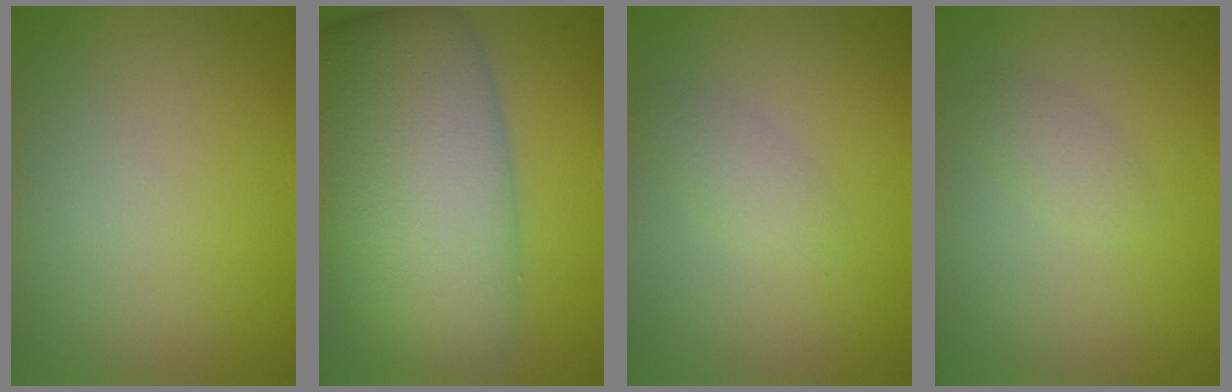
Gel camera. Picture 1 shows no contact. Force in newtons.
{"total": 12.7, "press": 12.6, "slide": 0.7}
{"total": 1.5, "press": 1.5, "slide": 0.1}
{"total": 1.2, "press": 1.2, "slide": 0.0}